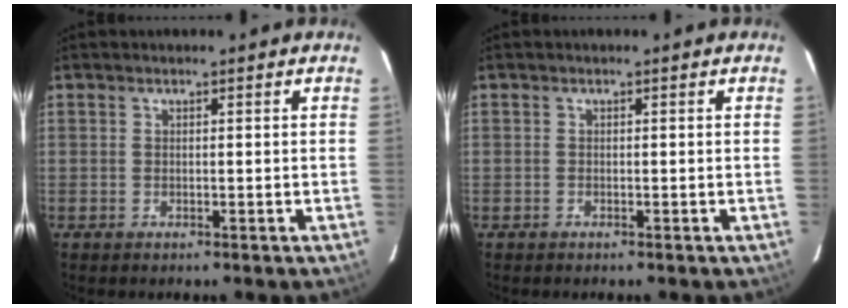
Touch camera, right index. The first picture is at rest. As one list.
[{"total": 0.0}]